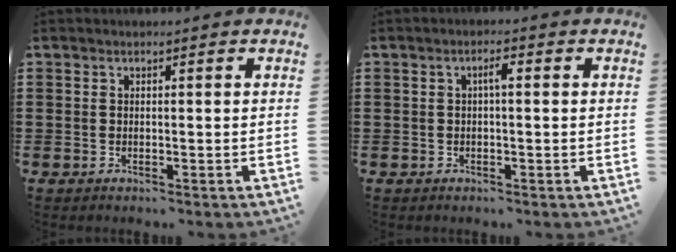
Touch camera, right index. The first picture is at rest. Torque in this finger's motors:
{"motor_torque": [0.49, -0.28, 0.09, 0.05]}